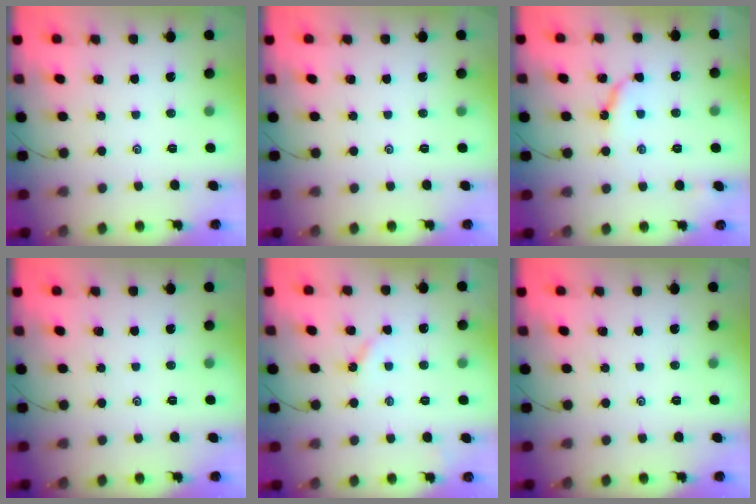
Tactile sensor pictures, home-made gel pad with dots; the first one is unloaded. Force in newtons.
{"total": 0.0}
{"total": 5.5, "press": 5.5, "slide": 0.7}
{"total": 0.0}
{"total": 2.3, "press": 2.3, "slide": 0.3}
{"total": 0.0}